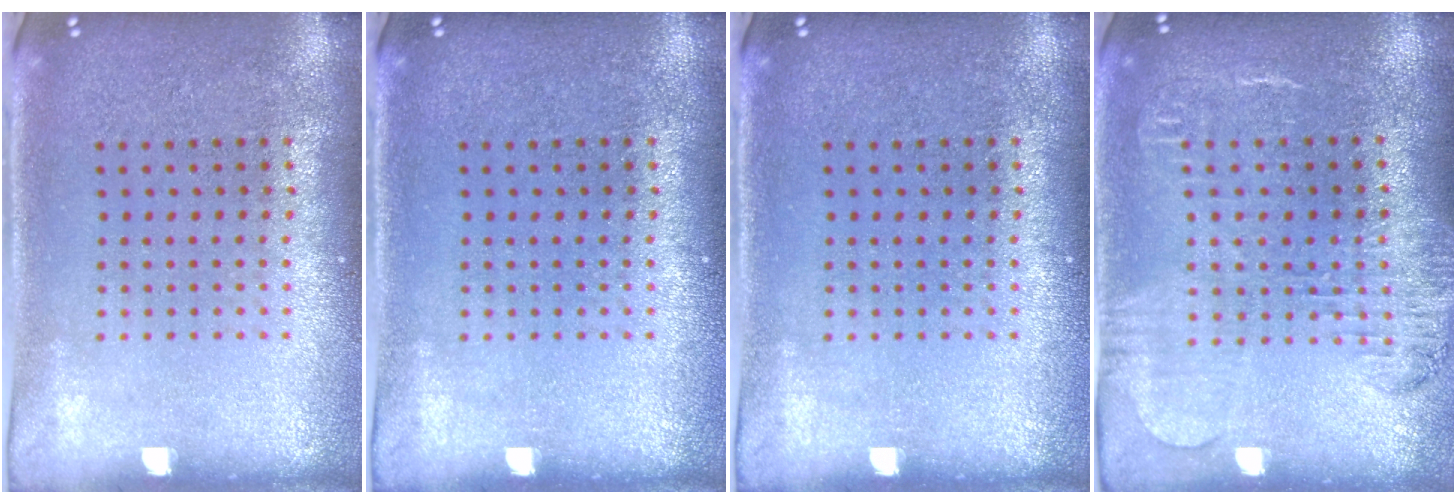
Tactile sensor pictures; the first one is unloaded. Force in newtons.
{"total": 0.0}
{"total": 0.0}
{"total": 1.8, "press": 1.7, "slide": 0.7}